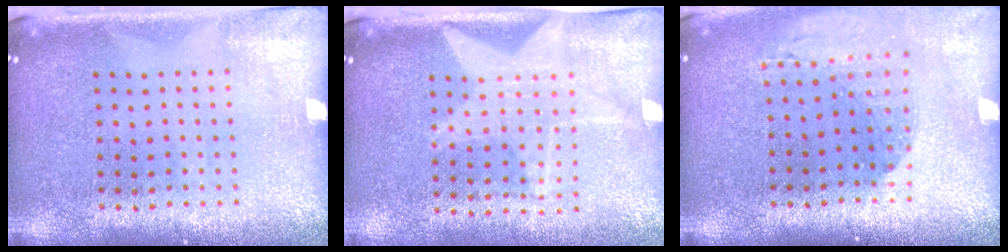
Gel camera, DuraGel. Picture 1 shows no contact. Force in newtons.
{"total": 1.4, "press": 1.4, "slide": 0.2}
{"total": 1.3, "press": 1.3, "slide": 0.4}